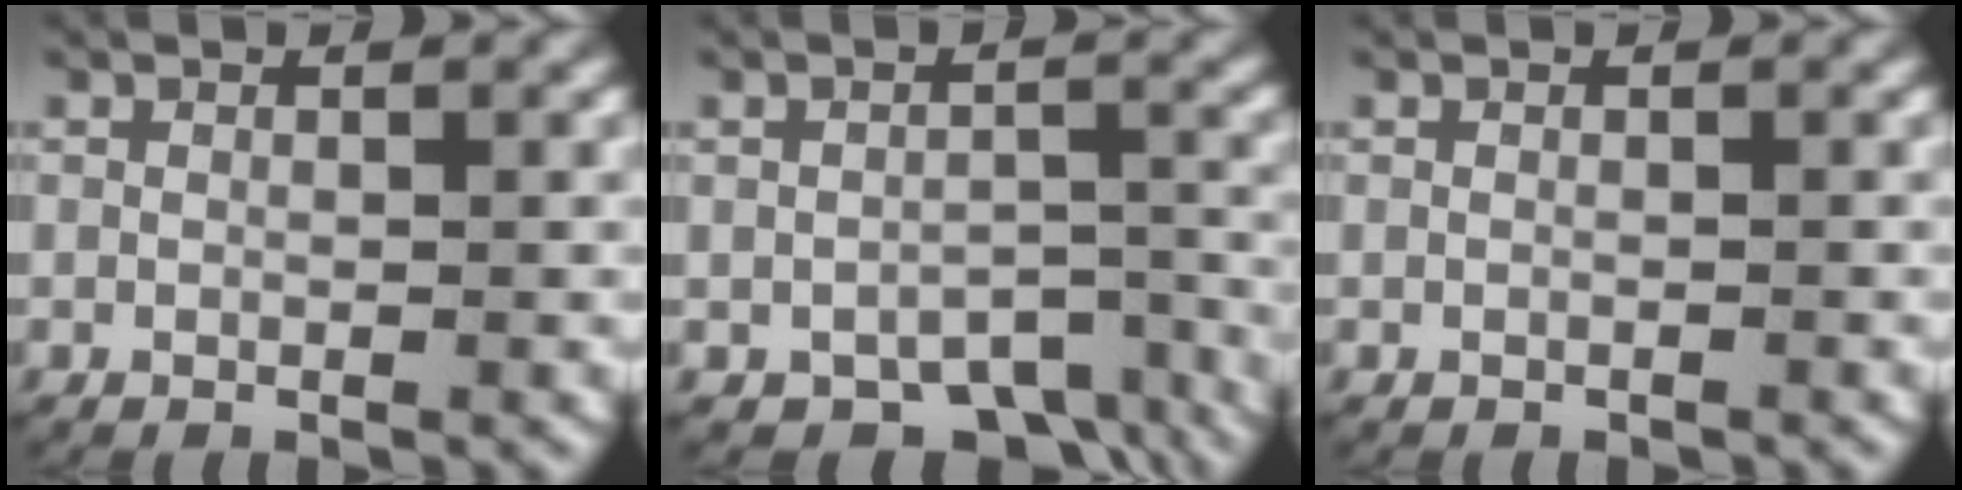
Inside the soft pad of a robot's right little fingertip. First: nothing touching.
{"total": 6.1, "force": [-5.2, 2.7, 2.0], "torque": [-0.004, -0.007, -0.083]}
{"total": 0.0}